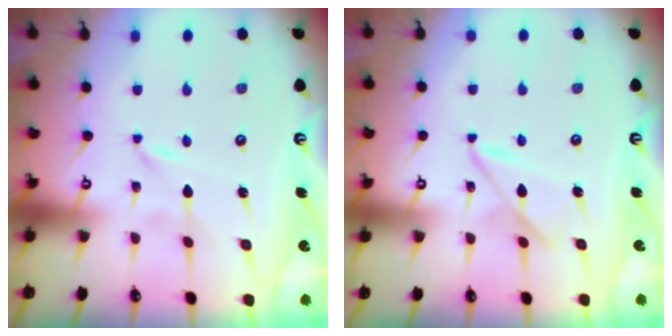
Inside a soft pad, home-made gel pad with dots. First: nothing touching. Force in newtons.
{"total": 7.9, "press": 7.9, "slide": 0.4}